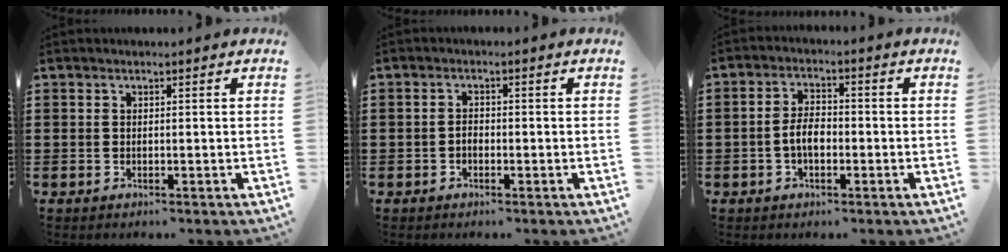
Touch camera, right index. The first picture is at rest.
{"total": 1.4, "force": [-0.5, 0.8, 1.0], "torque": [-0.022, 0.000, -0.010]}
{"total": 4.1, "force": [-1.0, 2.1, 3.4], "torque": [-0.077, 0.001, -0.023]}